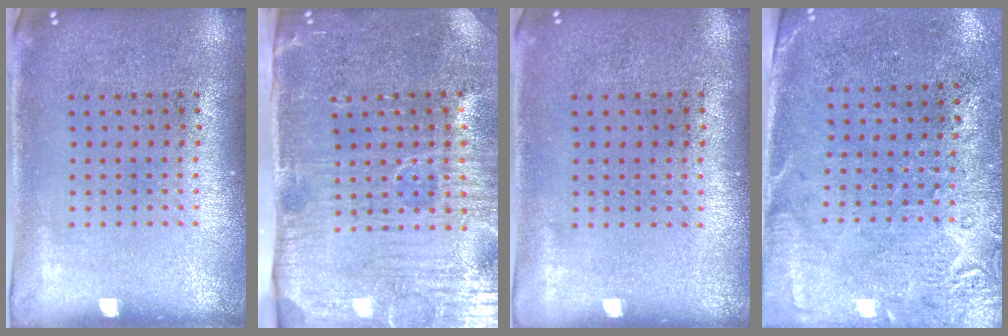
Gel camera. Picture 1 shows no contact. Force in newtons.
{"total": 5.2, "press": 4.4, "slide": 2.8}
{"total": 0.0}
{"total": 2.8, "press": 2.4, "slide": 1.4}